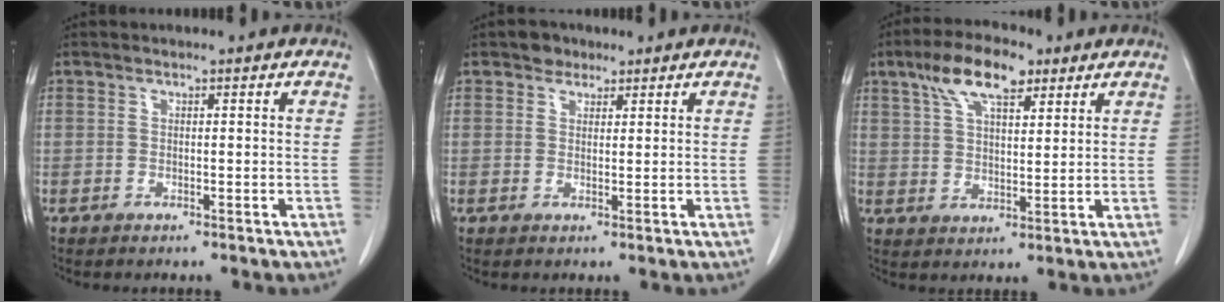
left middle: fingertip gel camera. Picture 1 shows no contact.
{"total": 2.2, "force": [1.5, 1.6, 0.5], "torque": [-0.007, 0.004, 0.023]}
{"total": 9.3, "force": [5.6, 3.3, 6.7], "torque": [-0.129, 0.018, 0.101]}